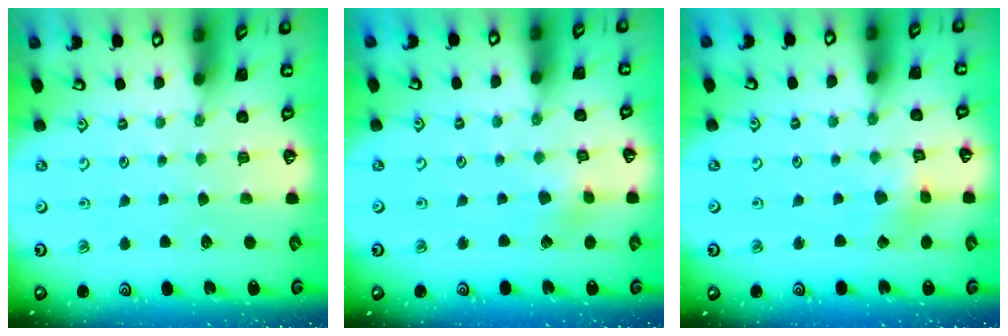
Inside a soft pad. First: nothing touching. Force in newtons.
{"total": 2.1, "press": 2.1, "slide": 0.2}
{"total": 2.7, "press": 2.6, "slide": 0.3}